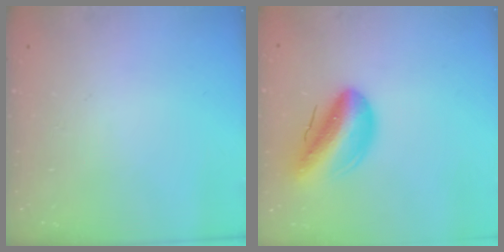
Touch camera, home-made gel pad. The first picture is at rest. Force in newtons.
{"total": 14.7, "press": 14.0, "slide": 4.5}